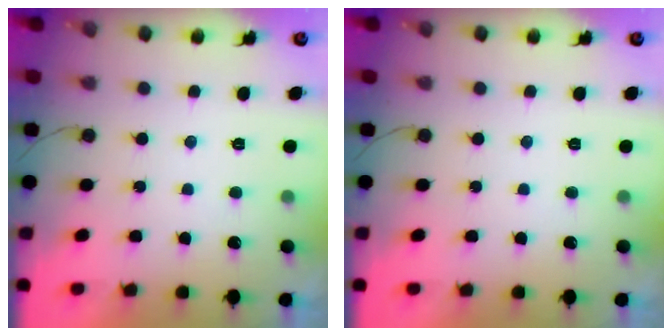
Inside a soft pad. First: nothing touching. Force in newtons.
{"total": 0.0}